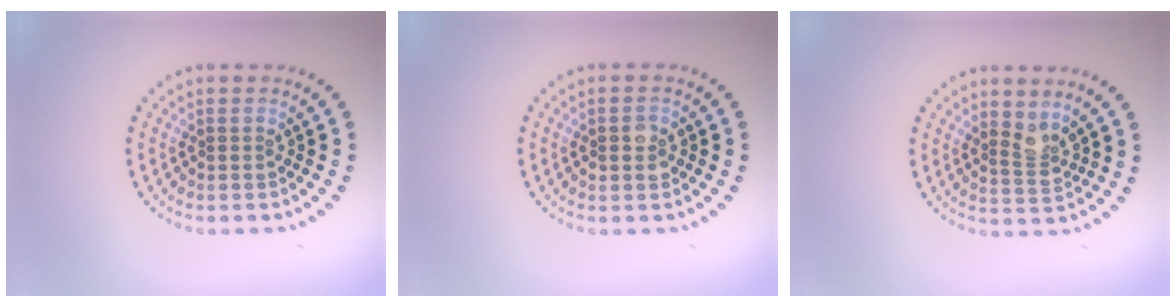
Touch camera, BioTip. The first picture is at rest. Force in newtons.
{"total": 2.1, "press": 2.1, "slide": 0.1}
{"total": 2.0, "press": 1.5, "slide": 1.3}